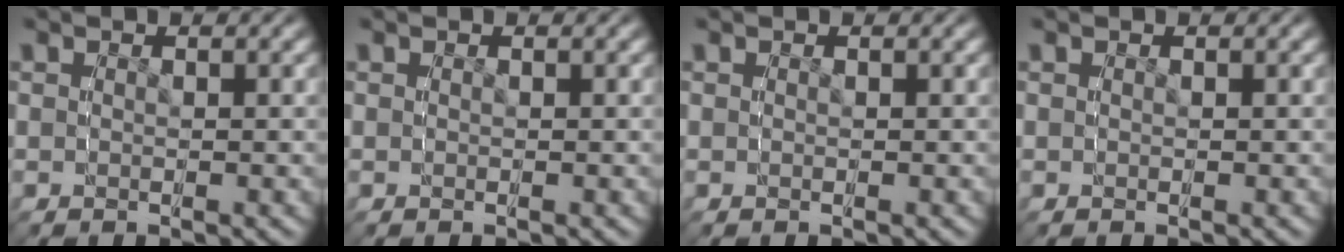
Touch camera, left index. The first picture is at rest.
{"total": 0.0}
{"total": 0.0}
{"total": 0.0}